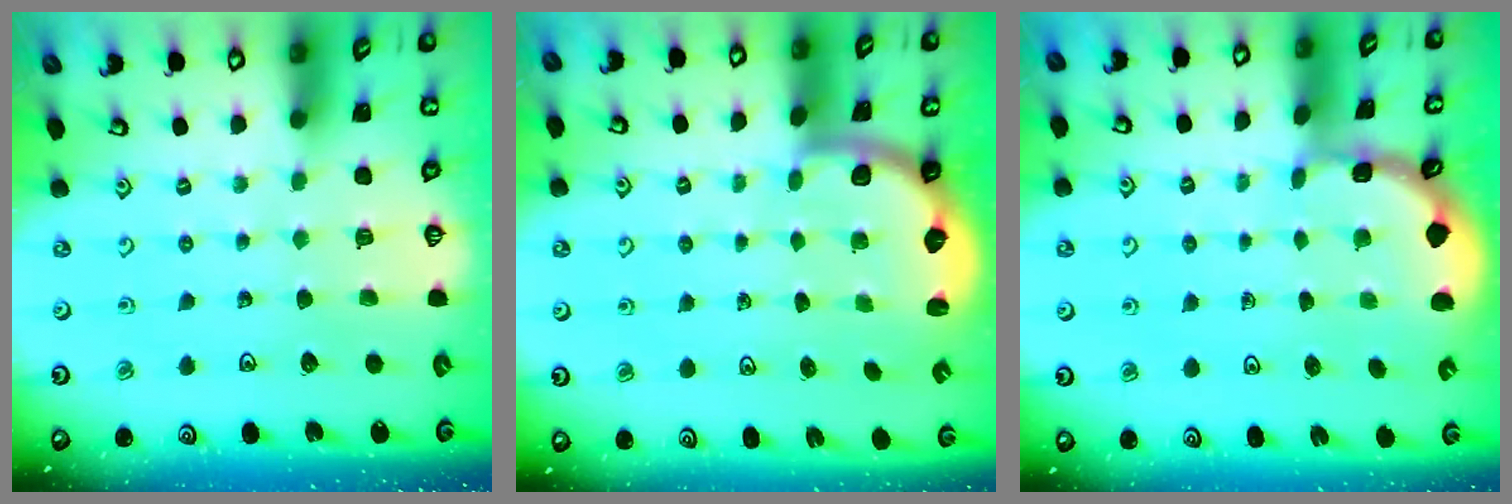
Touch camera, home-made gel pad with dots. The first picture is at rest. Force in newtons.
{"total": 2.1, "press": 1.9, "slide": 0.8}
{"total": 1.6, "press": 1.6, "slide": 0.1}